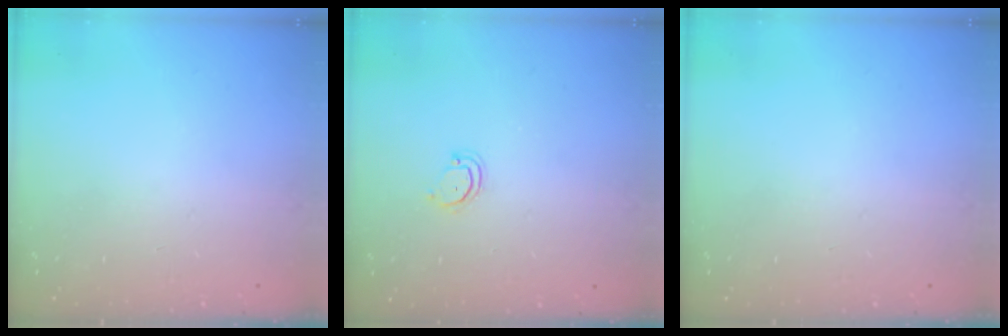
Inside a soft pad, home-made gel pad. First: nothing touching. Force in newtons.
{"total": 2.5, "press": 2.5, "slide": 0.1}
{"total": 0.0}